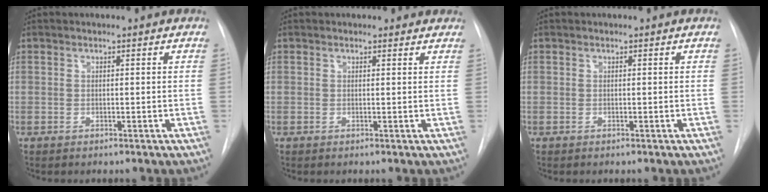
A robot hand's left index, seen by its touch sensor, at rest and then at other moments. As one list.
[{"total": 2.0, "force": [1.8, 0.9, 0.1], "torque": [-0.001, 0.000, 0.009]}, {"total": 0.0}]